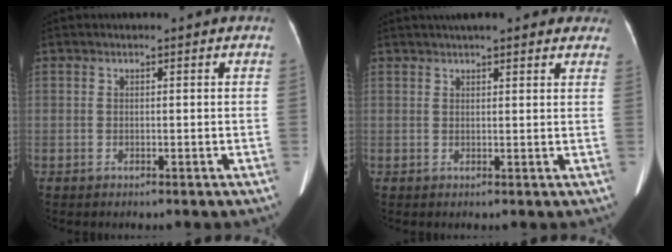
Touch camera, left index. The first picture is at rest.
{"total": 11.5, "force": [9.4, 2.8, 5.9], "torque": [-0.069, 0.034, 0.112]}